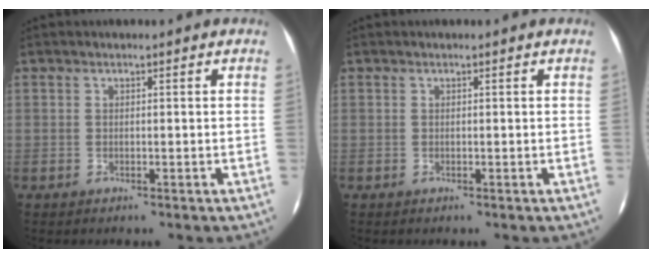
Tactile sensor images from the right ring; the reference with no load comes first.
{"total": 0.0}